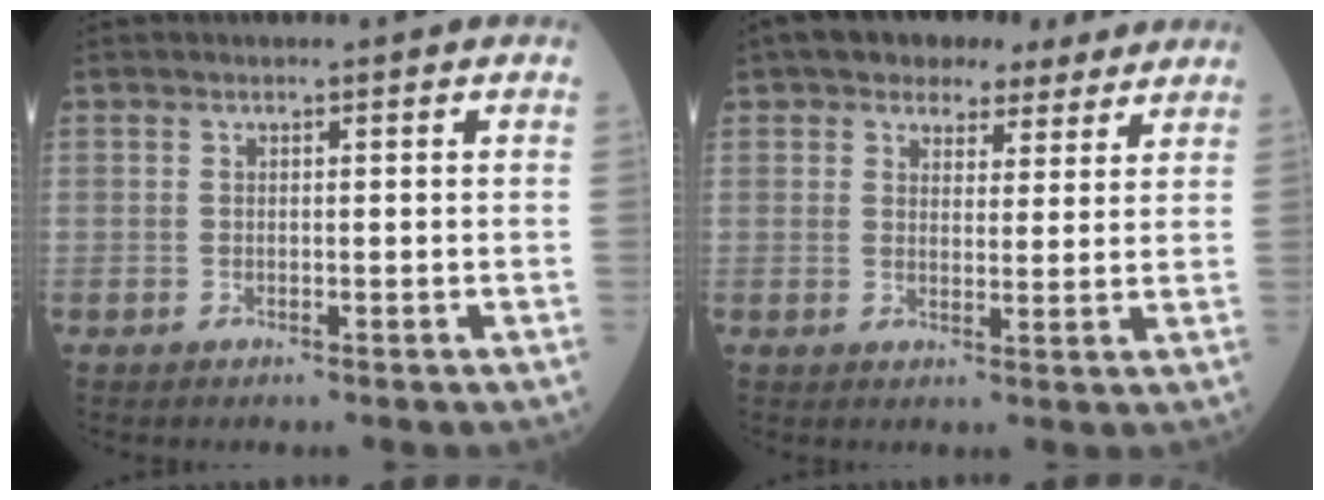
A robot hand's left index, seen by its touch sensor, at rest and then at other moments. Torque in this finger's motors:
{"motor_torque": [-1.02, -1.06, -1.05, 0.18]}